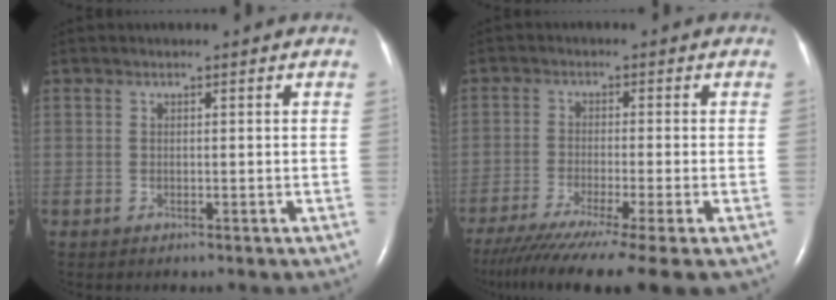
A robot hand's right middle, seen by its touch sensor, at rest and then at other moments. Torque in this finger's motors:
{"motor_torque": [1.08, -1.06, 0.25, 0.10]}